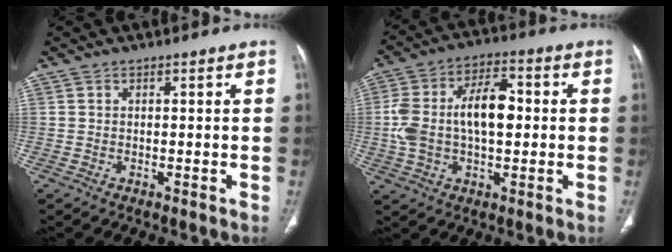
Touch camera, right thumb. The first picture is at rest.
{"total": 14.4, "force": [0.5, 8.0, 11.9], "torque": [-0.220, 0.032, 0.006]}